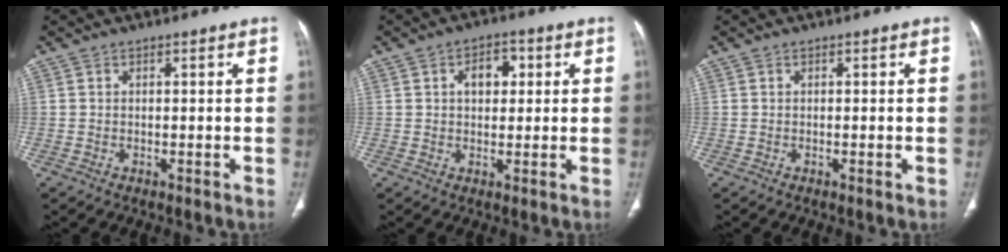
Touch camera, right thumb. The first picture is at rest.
{"total": 5.3, "force": [1.4, 3.6, 3.7], "torque": [-0.036, 0.006, 0.017]}
{"total": 0.6, "force": [-0.1, 0.1, 0.5], "torque": [-0.013, -0.002, -0.001]}